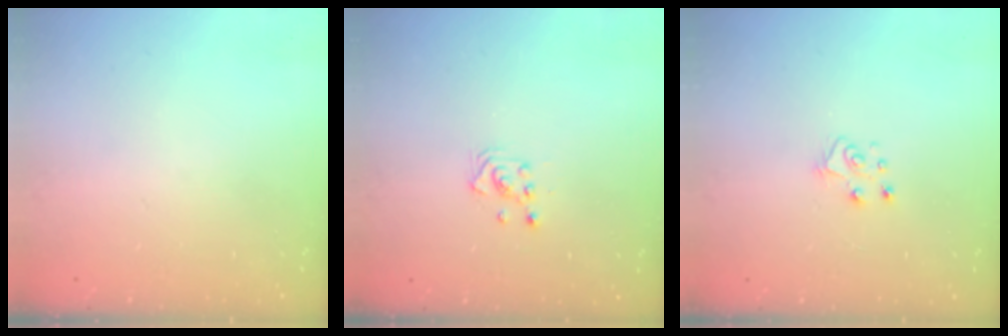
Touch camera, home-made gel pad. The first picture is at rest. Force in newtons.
{"total": 2.9, "press": 2.8, "slide": 0.3}
{"total": 6.3, "press": 6.3, "slide": 0.3}